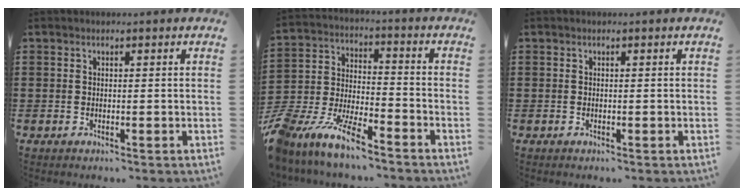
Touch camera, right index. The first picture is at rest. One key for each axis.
{"total": 9.1, "fx": -8.2, "fy": 1.5, "fz": 3.9, "tx": -0.108, "ty": -0.001, "tz": -0.170}
{"total": 0.0}